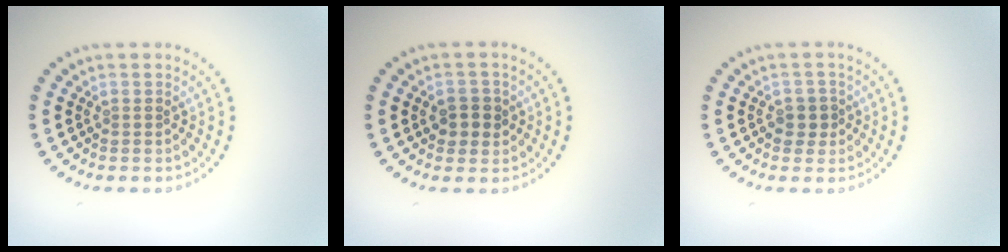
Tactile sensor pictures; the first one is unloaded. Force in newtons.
{"total": 2.3, "press": 2.3, "slide": 0.6}
{"total": 1.5, "press": 1.4, "slide": 0.6}